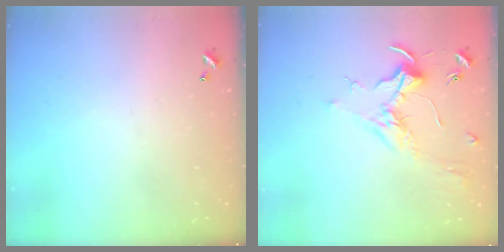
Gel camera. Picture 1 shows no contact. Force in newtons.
{"total": 1.8, "press": 1.6, "slide": 0.8}